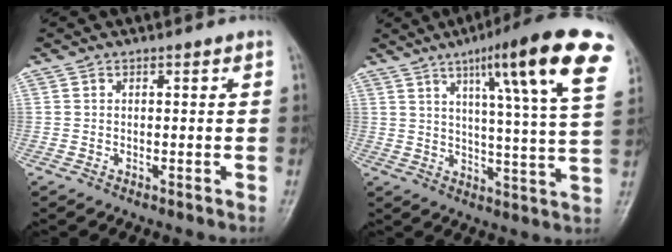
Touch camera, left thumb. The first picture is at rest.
{"total": 20.3, "force": [10.2, 2.5, 17.4], "torque": [-0.229, -0.026, 0.136]}